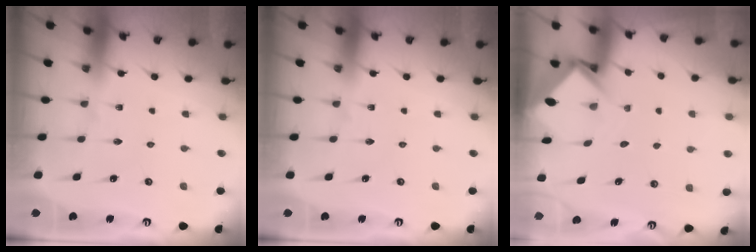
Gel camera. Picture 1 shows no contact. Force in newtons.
{"total": 0.0}
{"total": 3.5, "press": 3.4, "slide": 0.3}